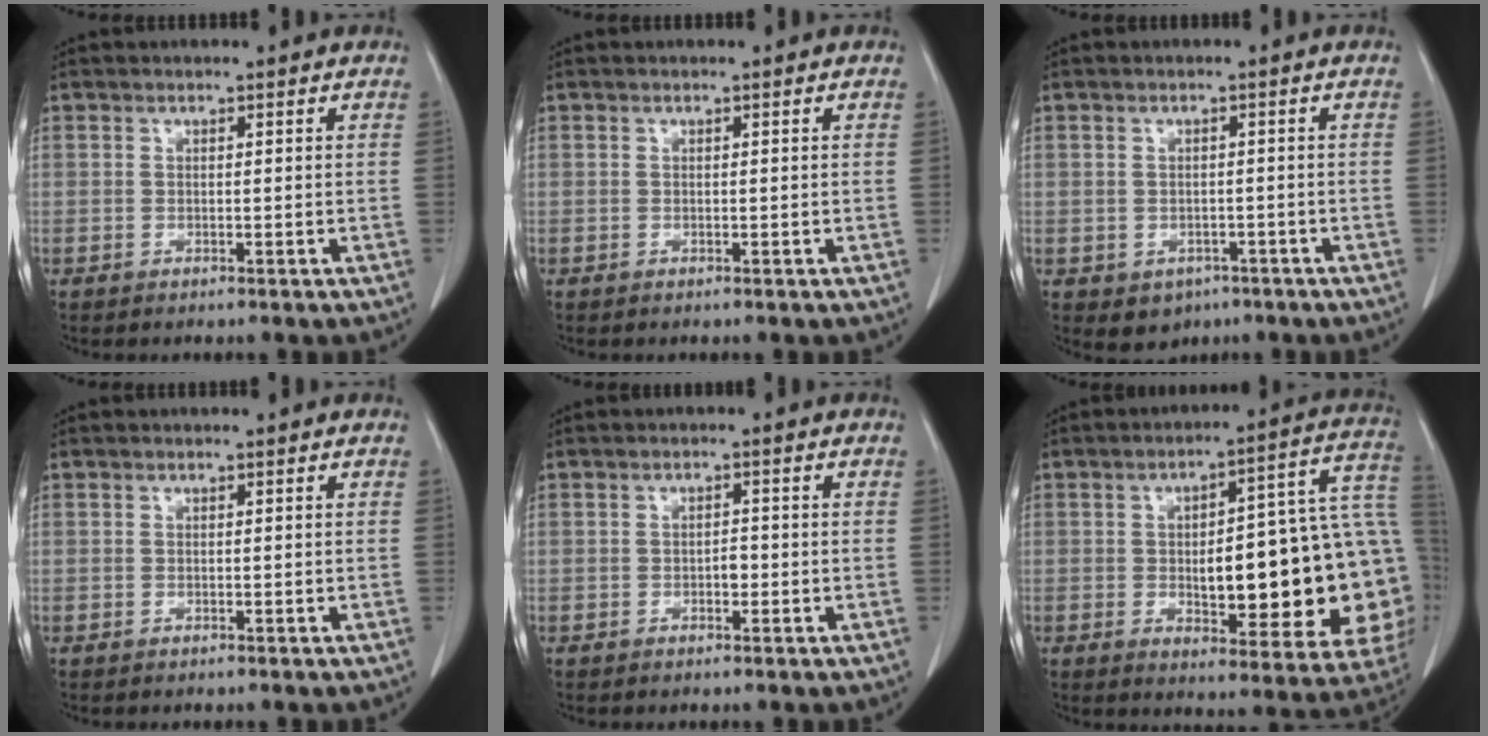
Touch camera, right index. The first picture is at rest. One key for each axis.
{"total": 0.0}
{"total": 3.6, "fx": -1.7, "fy": 2.9, "fz": 1.1, "tx": -0.009, "ty": 0.005, "tz": -0.014}
{"total": 0.0}
{"total": 1.5, "fx": -0.4, "fy": 0.8, "fz": 1.2, "tx": -0.017, "ty": 0.005, "tz": -0.007}
{"total": 24.8, "fx": -2.2, "fy": 6.4, "fz": 23.8, "tx": -0.232, "ty": 0.032, "tz": -0.013}